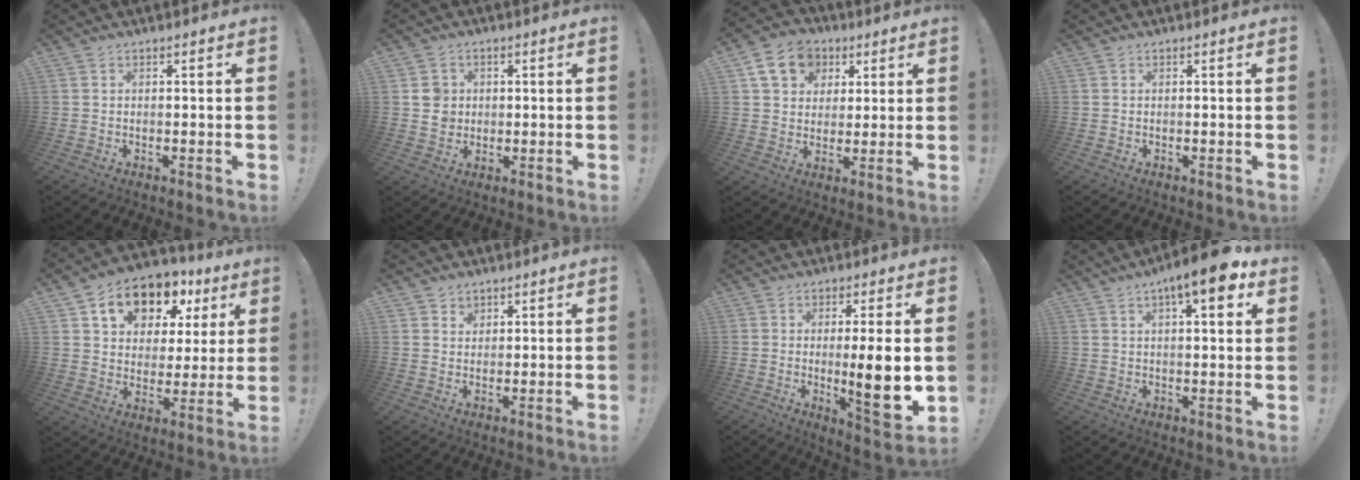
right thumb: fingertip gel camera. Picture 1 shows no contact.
{"total": 5.0, "force": [0.8, 4.8, 1.3], "torque": [-0.005, 0.000, 0.014]}
{"total": 12.3, "force": [5.2, 9.9, 5.0], "torque": [-0.067, -0.018, 0.102]}
{"total": 0.0}
{"total": 14.6, "force": [8.1, 9.5, 7.5], "torque": [-0.116, -0.046, 0.147]}
{"total": 2.3, "force": [1.6, 1.7, 0.2], "torque": [0.005, -0.010, 0.027]}
{"total": 11.8, "force": [-0.4, 1.7, 11.6], "torque": [-0.161, -0.016, -0.007]}
{"total": 10.0, "force": [5.3, 2.8, 8.1], "torque": [-0.102, -0.029, 0.081]}